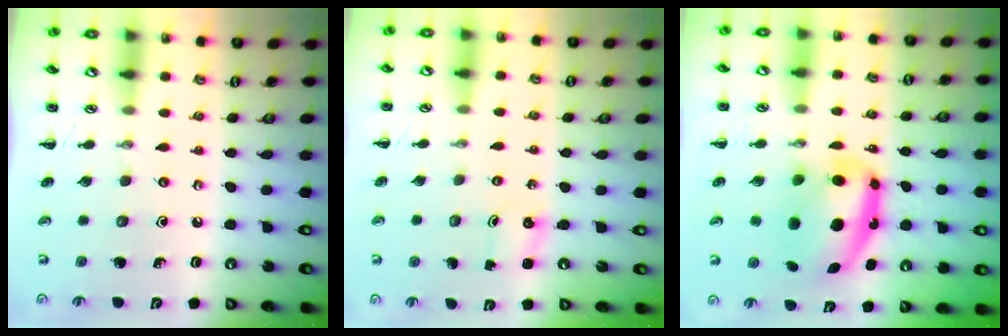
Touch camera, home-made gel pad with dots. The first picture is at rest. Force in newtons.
{"total": 0.9, "press": 0.8, "slide": 0.2}
{"total": 12.1, "press": 11.8, "slide": 2.9}